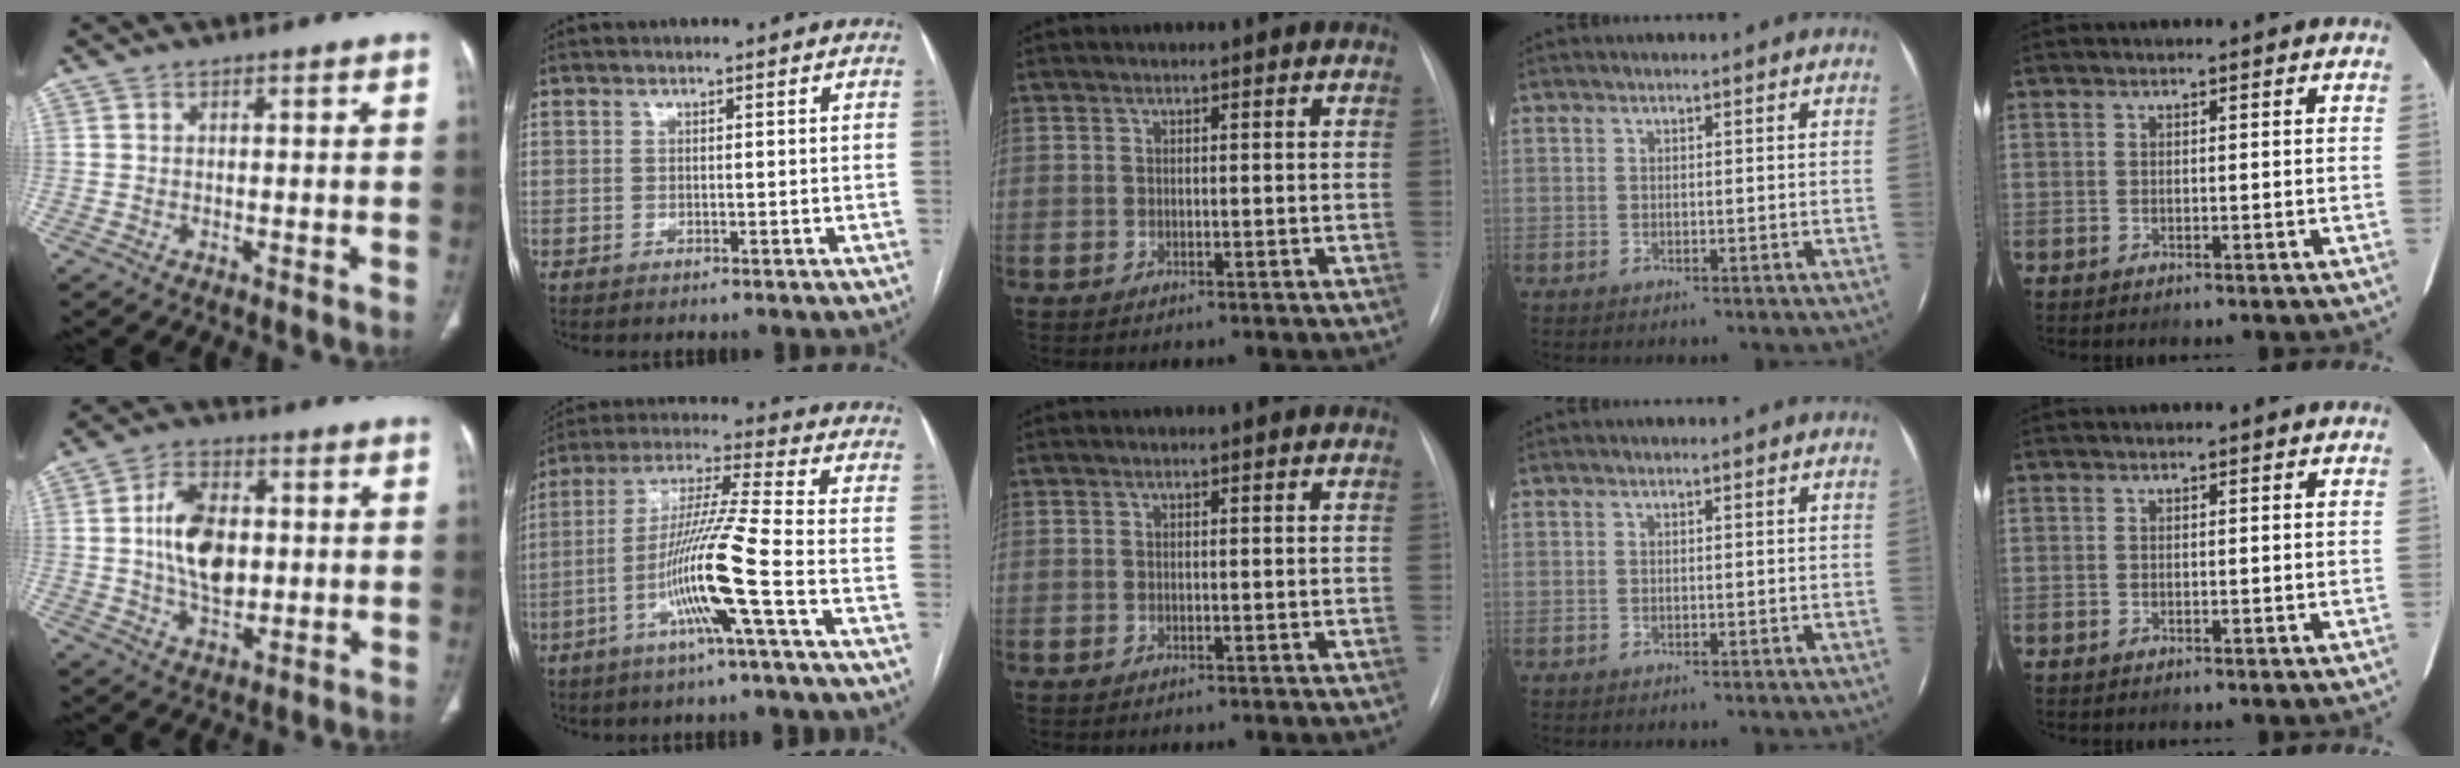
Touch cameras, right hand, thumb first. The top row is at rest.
{"thumb": {"total": 12.5, "force": [0.9, 7.8, 9.7], "torque": [-0.152, 0.003, 0.019]}, "index": {"total": 12.7, "force": [-4.6, -1.6, 11.8], "torque": [-0.228, -0.002, -0.094]}}